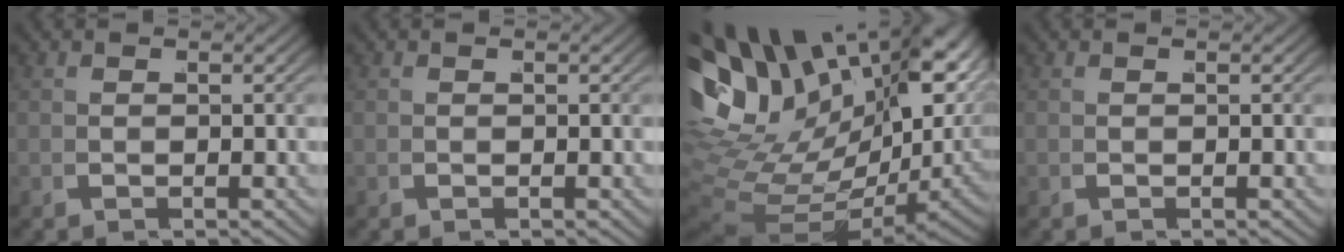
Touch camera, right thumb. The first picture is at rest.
{"total": 0.0}
{"total": 18.0, "force": [1.3, 11.6, 13.7], "torque": [-0.277, -0.030, 0.039]}
{"total": 0.0}